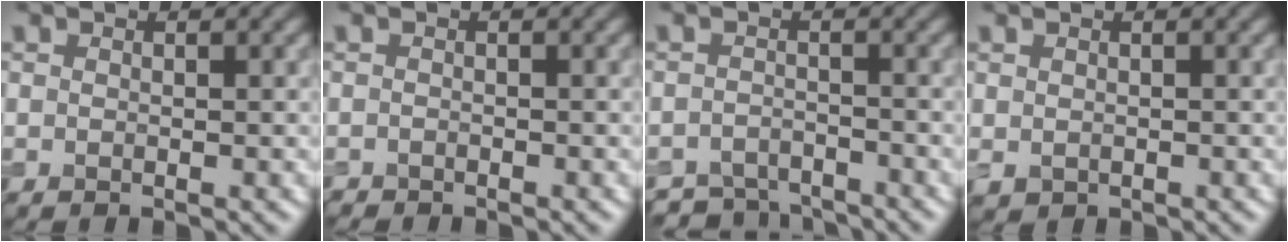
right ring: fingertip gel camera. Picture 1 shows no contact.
{"total": 0.8, "force": [-0.8, 0.1, -0.1], "torque": [0.004, -0.004, -0.017]}
{"total": 4.1, "force": [-3.9, 1.1, 0.5], "torque": [-0.005, -0.007, -0.069]}
{"total": 0.7, "force": [0.0, 0.6, 0.3], "torque": [-0.005, -0.004, 0.002]}